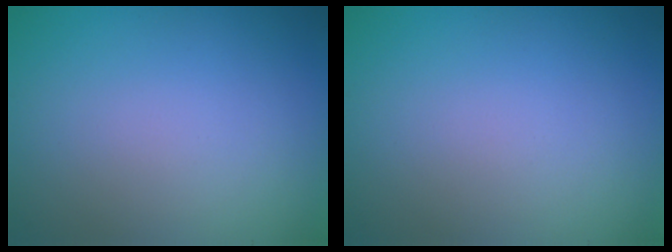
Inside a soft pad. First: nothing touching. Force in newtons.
{"total": 0.0}